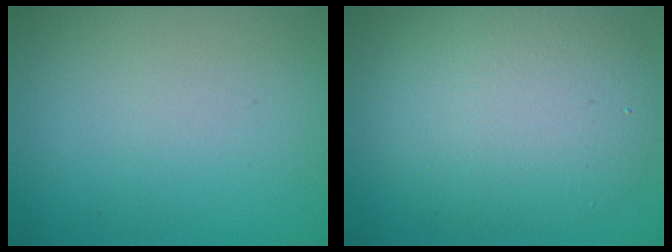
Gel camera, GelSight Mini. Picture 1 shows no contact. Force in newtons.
{"total": 7.4, "press": 7.4, "slide": 0.4}